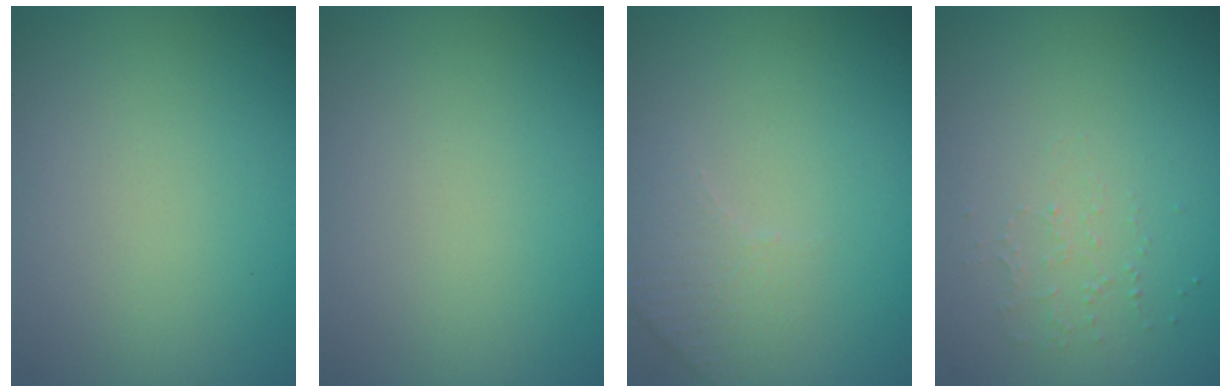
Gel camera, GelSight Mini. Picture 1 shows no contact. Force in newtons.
{"total": 0.0}
{"total": 2.1, "press": 2.0, "slide": 0.5}
{"total": 0.8, "press": 0.5, "slide": 0.6}